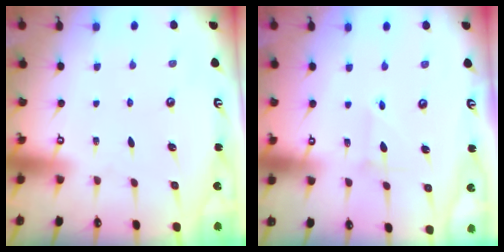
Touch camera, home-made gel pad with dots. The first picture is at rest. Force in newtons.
{"total": 1.3, "press": 1.3, "slide": 0.1}